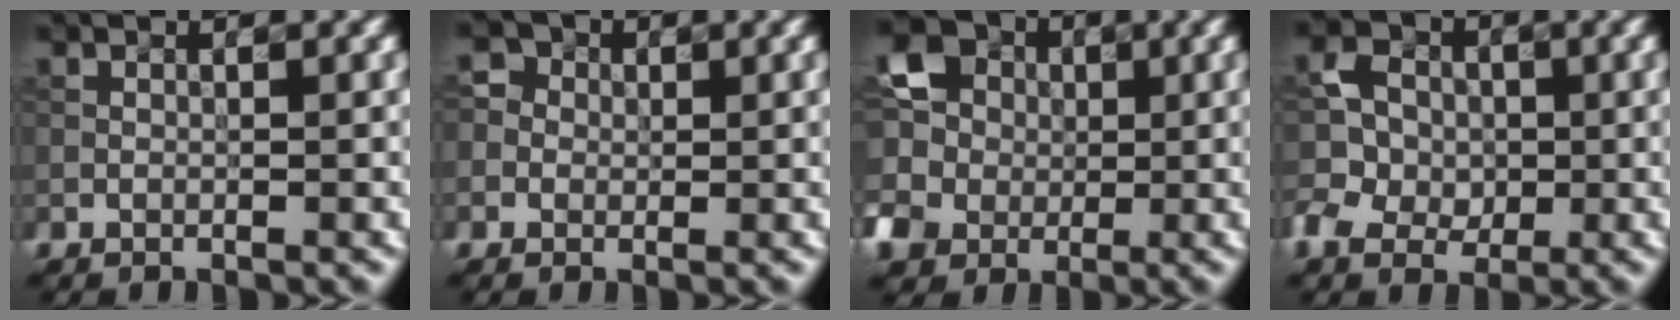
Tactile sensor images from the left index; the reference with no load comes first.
{"total": 1.7, "force": [0.3, 1.7, 0.0], "torque": [0.003, 0.006, 0.000]}
{"total": 7.9, "force": [0.2, 7.3, 2.8], "torque": [-0.085, 0.013, -0.013]}
{"total": 3.9, "force": [-1.2, 3.5, 1.2], "torque": [-0.028, 0.010, -0.024]}